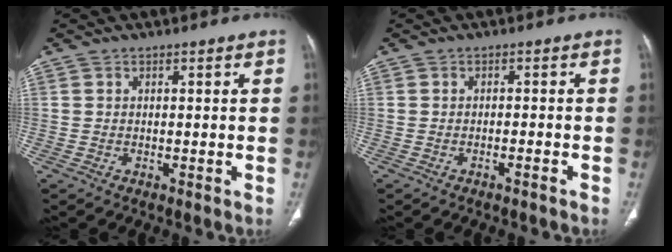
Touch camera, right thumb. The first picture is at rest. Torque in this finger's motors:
{"motor_torque": [-0.61, 0.30, -0.68, 0.15, -0.04]}